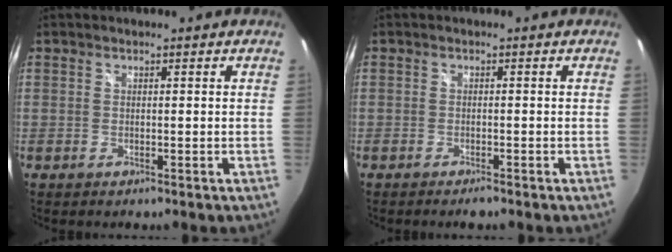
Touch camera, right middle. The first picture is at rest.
{"total": 1.8, "force": [-1.6, 0.4, 0.8], "torque": [-0.019, -0.006, -0.028]}